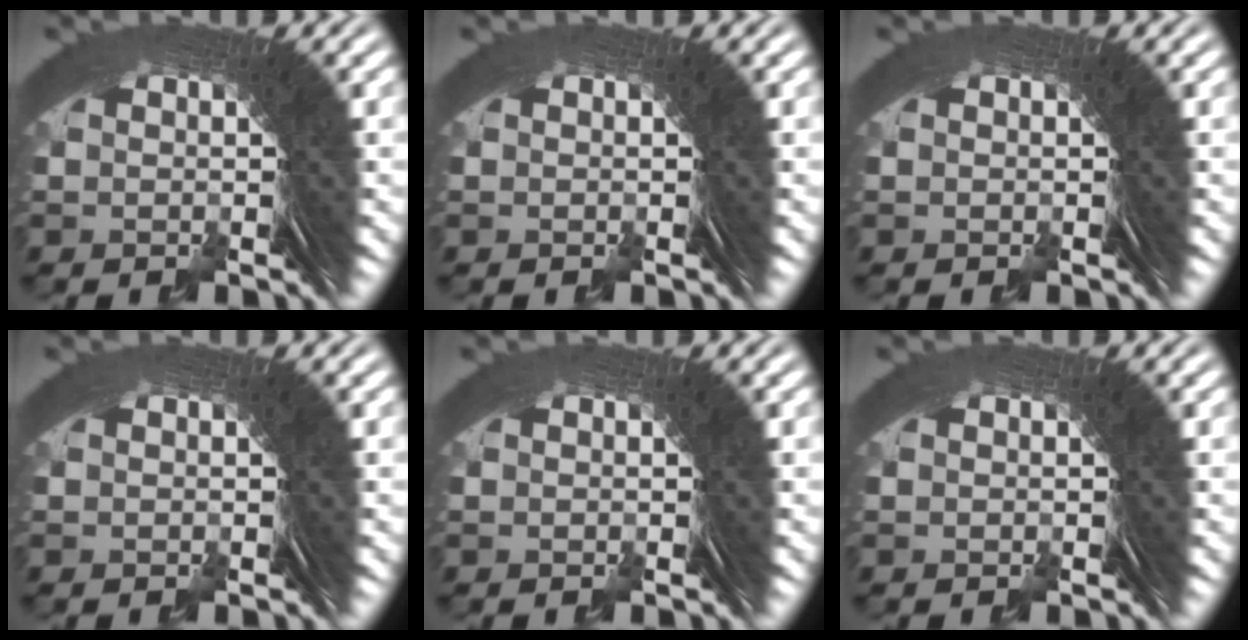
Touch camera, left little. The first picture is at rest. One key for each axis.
{"total": 0.0}
{"total": 0.0}
{"total": 0.0}
{"total": 0.0}
{"total": 0.0}